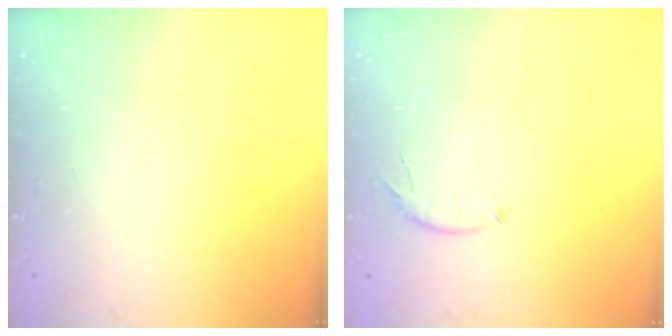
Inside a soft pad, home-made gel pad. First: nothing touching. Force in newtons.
{"total": 6.7, "press": 6.6, "slide": 1.0}